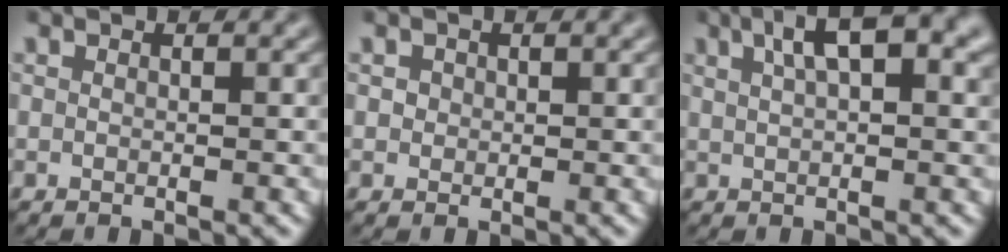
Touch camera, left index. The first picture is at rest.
{"total": 0.8, "force": [0.1, 0.8, 0.1], "torque": [-0.003, -0.002, 0.001]}
{"total": 6.1, "force": [2.8, 2.0, 5.0], "torque": [-0.081, 0.011, 0.043]}